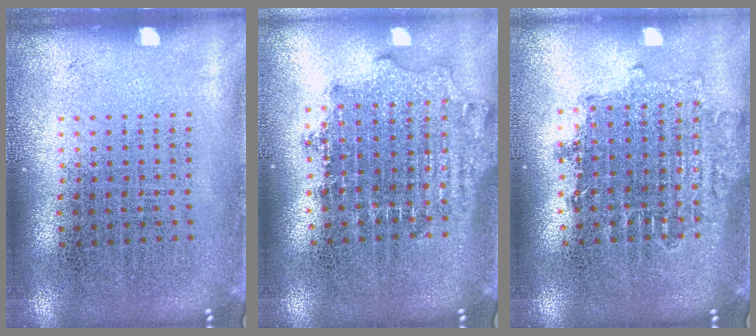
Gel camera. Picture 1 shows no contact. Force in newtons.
{"total": 1.8, "press": 1.4, "slide": 1.1}
{"total": 1.6, "press": 1.3, "slide": 0.9}